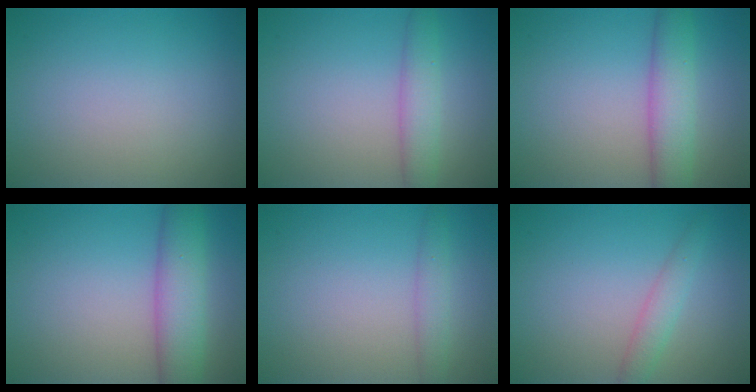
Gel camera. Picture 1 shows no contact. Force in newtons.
{"total": 2.9, "press": 2.9, "slide": 0.1}
{"total": 4.4, "press": 4.4, "slide": 0.1}
{"total": 5.6, "press": 5.5, "slide": 0.5}
{"total": 1.7, "press": 1.7, "slide": 0.2}
{"total": 1.9, "press": 1.9, "slide": 0.0}